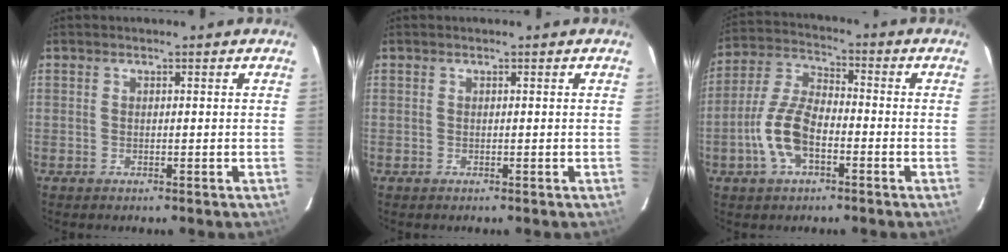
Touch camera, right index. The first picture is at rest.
{"total": 0.0}
{"total": 10.7, "force": [-3.9, 5.0, 8.6], "torque": [-0.189, 0.008, -0.074]}